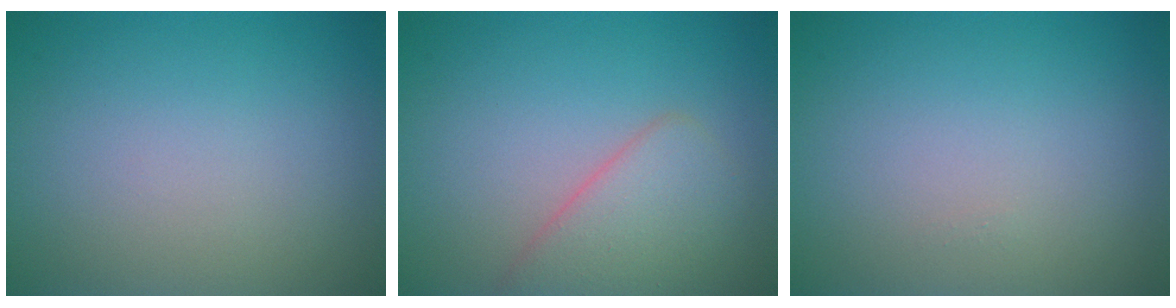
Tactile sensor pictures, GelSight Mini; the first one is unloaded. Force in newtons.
{"total": 3.8, "press": 3.8, "slide": 0.2}
{"total": 0.0}